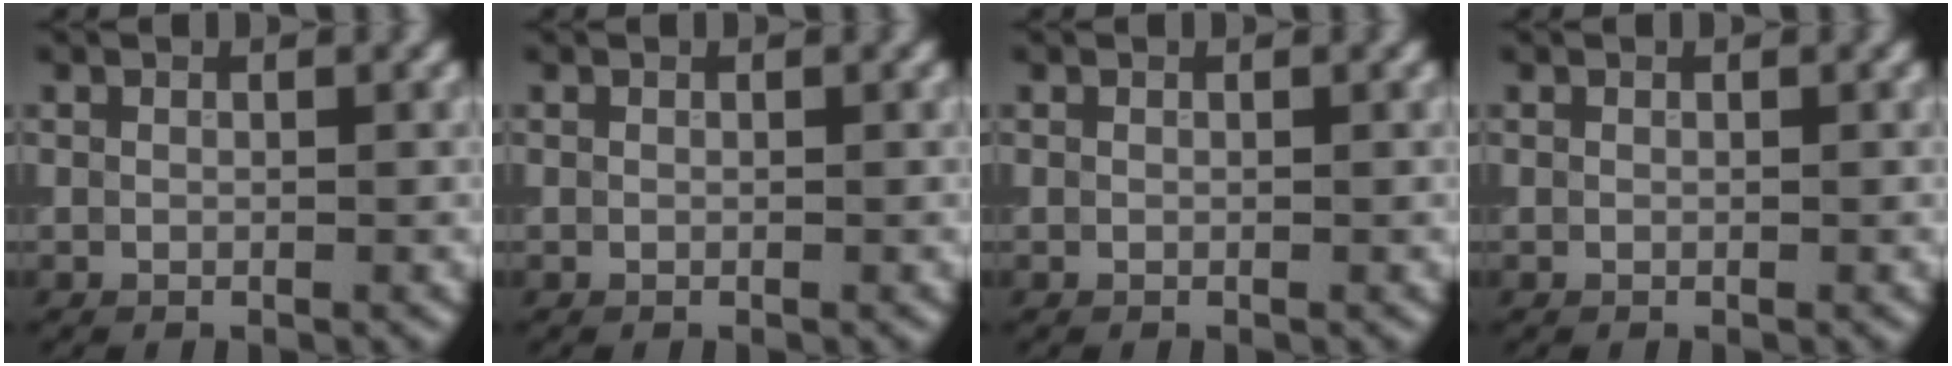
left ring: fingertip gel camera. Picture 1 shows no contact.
{"total": 0.0}
{"total": 0.0}
{"total": 0.0}